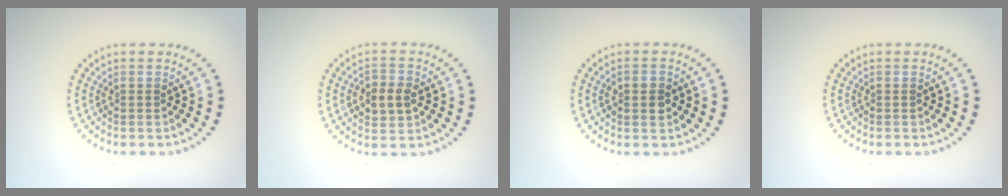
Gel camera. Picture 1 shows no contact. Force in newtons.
{"total": 2.9, "press": 2.9, "slide": 0.3}
{"total": 2.7, "press": 2.7, "slide": 0.2}
{"total": 0.0}